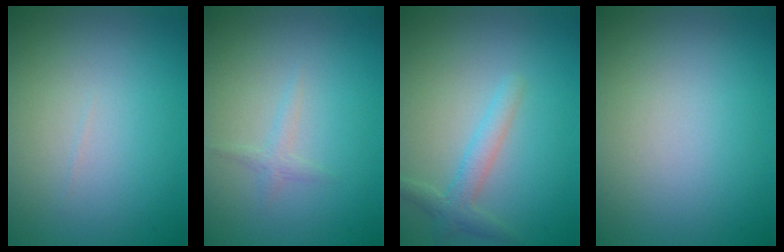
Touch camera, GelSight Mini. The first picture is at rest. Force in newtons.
{"total": 1.0, "press": 1.0, "slide": 0.1}
{"total": 2.2, "press": 2.2, "slide": 0.2}
{"total": 0.0}